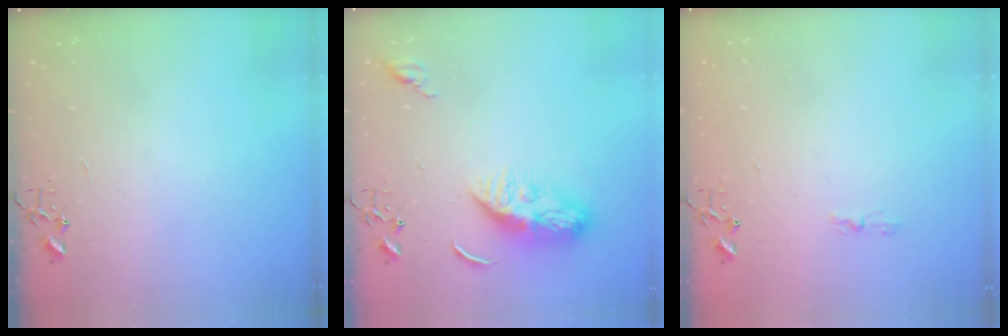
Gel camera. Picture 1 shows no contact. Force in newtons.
{"total": 10.3, "press": 10.2, "slide": 0.9}
{"total": 3.9, "press": 3.9, "slide": 0.5}